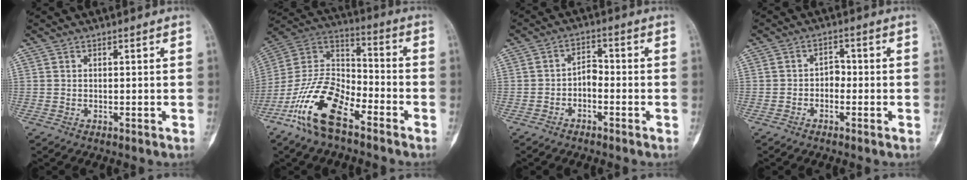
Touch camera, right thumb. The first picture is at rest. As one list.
[{"total": 16.9, "force": [-9.9, 7.3, 11.5], "torque": [-0.218, 0.062, -0.197]}, {"total": 3.5, "force": [-1.6, 2.1, 2.2], "torque": [-0.027, 0.028, -0.036]}, {"total": 2.7, "force": [-0.9, 2.0, 1.5], "torque": [-0.007, 0.017, -0.025]}]